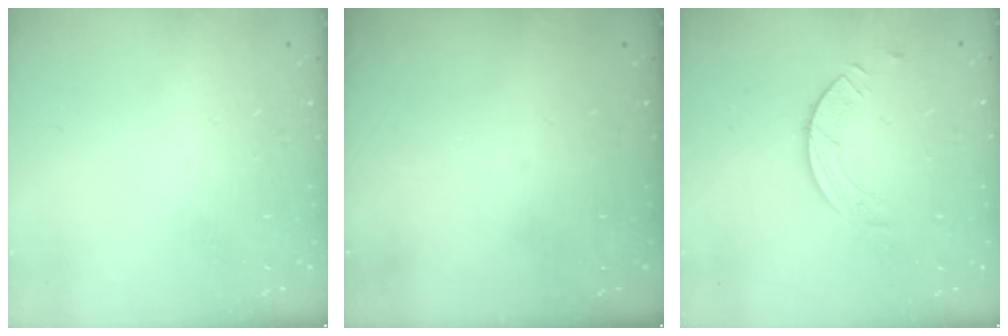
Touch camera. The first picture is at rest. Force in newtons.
{"total": 0.0}
{"total": 3.8, "press": 3.7, "slide": 0.4}